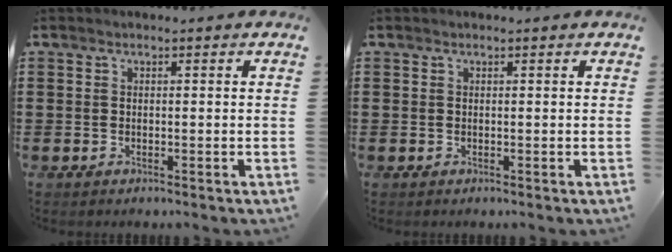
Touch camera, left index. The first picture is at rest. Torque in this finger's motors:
{"motor_torque": [0.00, 0.06, -0.02, -0.01]}